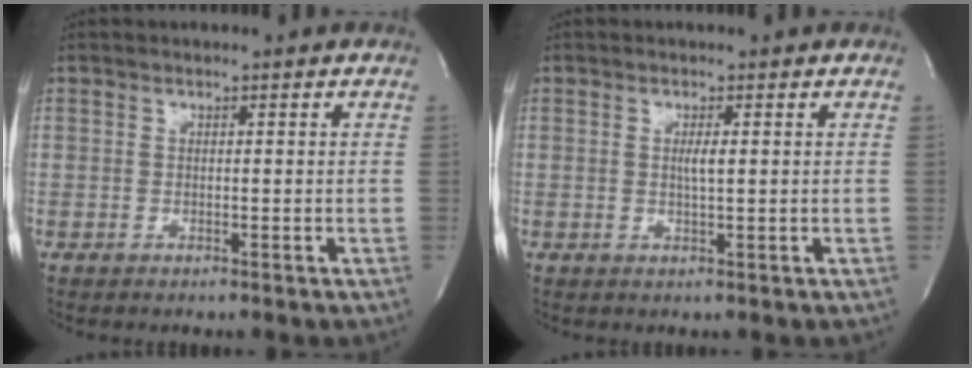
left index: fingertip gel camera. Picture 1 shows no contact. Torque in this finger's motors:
{"motor_torque": [0.18, 0.06, 0.01, 0.02]}